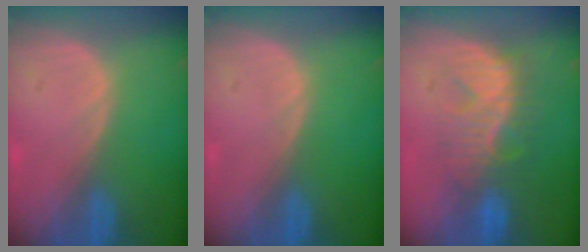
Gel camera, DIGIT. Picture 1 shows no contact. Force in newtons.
{"total": 0.0}
{"total": 8.0, "press": 7.9, "slide": 1.3}